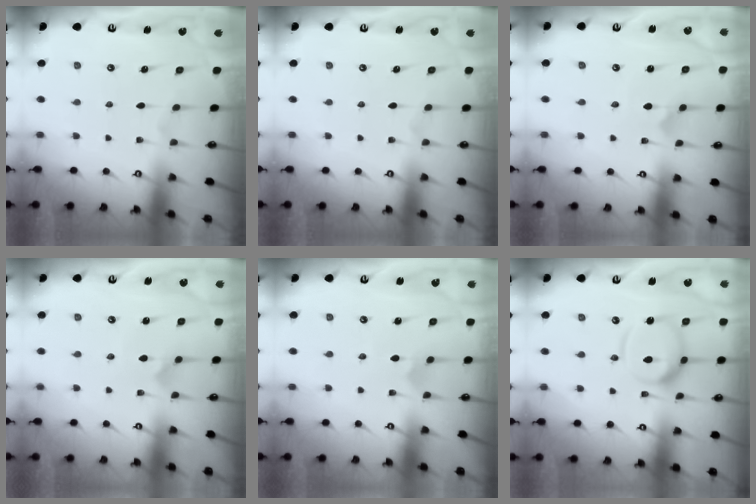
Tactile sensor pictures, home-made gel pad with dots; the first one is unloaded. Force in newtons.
{"total": 0.0}
{"total": 1.7, "press": 1.7, "slide": 0.2}
{"total": 2.7, "press": 2.7, "slide": 0.3}
{"total": 3.4, "press": 3.4, "slide": 0.2}
{"total": 13.1, "press": 13.0, "slide": 1.3}